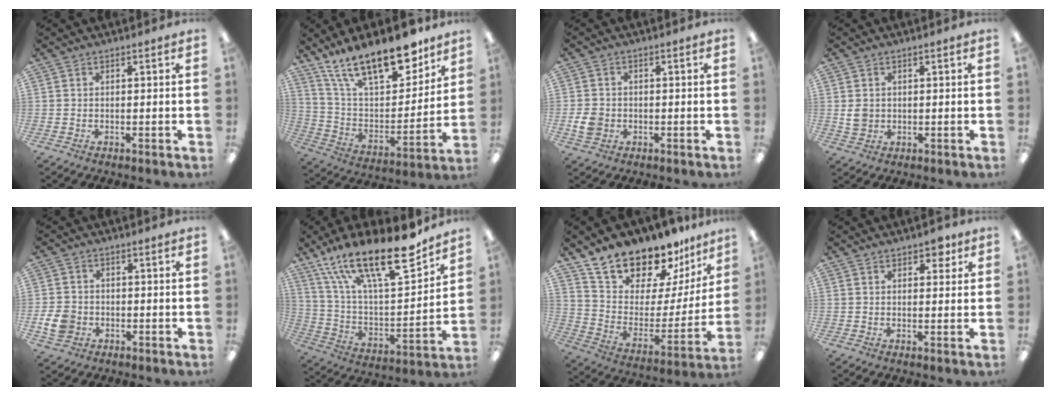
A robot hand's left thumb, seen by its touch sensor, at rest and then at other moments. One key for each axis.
{"total": 21.9, "fx": 16.4, "fy": 7.9, "fz": 12.1, "tx": -0.204, "ty": -0.103, "tz": 0.283}
{"total": 4.5, "fx": -1.0, "fy": 3.7, "fz": 2.3, "tx": -0.043, "ty": -0.001, "tz": -0.020}
{"total": 3.3, "fx": 0.4, "fy": 2.8, "fz": 1.6, "tx": -0.022, "ty": 0.002, "tz": 0.007}
{"total": 5.8, "fx": -1.6, "fy": 4.8, "fz": 2.8, "tx": -0.058, "ty": 0.004, "tz": -0.029}
{"total": 24.9, "fx": 17.8, "fy": 7.3, "fz": 15.8, "tx": -0.266, "ty": -0.112, "tz": 0.301}
{"total": 18.4, "fx": 16.5, "fy": 6.9, "fz": 4.2, "tx": -0.089, "ty": -0.134, "tz": 0.299}
{"total": 3.7, "fx": 2.3, "fy": 2.0, "fz": 2.1, "tx": -0.021, "ty": -0.004, "tz": 0.035}